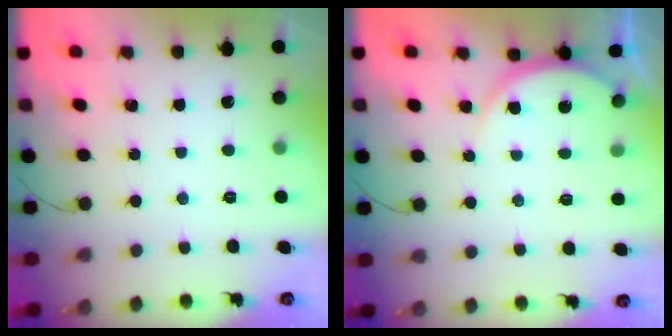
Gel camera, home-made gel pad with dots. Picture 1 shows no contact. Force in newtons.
{"total": 4.7, "press": 4.7, "slide": 0.5}